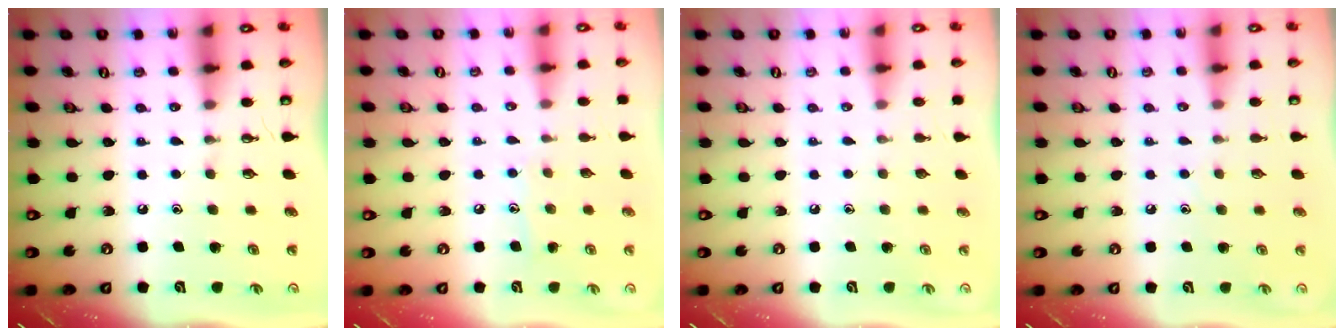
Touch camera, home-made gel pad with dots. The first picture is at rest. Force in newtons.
{"total": 6.0, "press": 6.0, "slide": 0.5}
{"total": 0.0}
{"total": 5.4, "press": 5.4, "slide": 0.6}